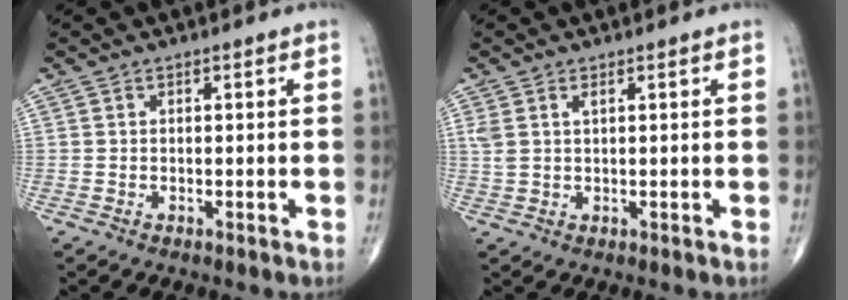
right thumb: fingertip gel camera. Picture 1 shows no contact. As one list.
[{"total": 2.6, "force": [1.1, 1.1, 2.1], "torque": [-0.054, 0.010, 0.031]}]